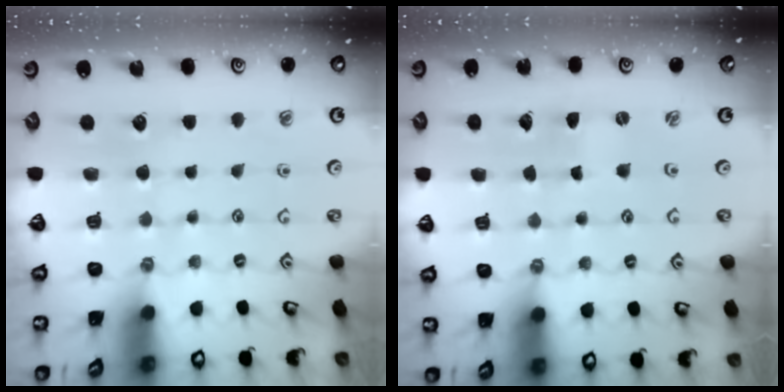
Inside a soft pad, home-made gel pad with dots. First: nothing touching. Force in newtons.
{"total": 0.0}